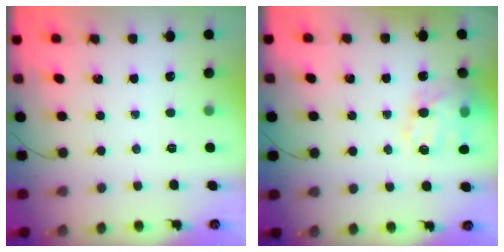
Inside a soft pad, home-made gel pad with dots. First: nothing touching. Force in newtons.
{"total": 17.1, "press": 16.8, "slide": 2.9}